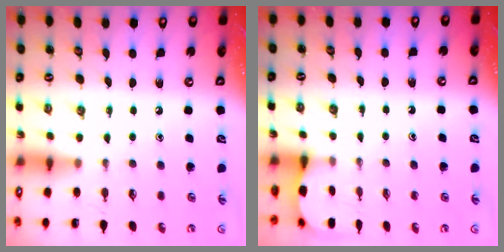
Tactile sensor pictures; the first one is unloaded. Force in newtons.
{"total": 2.6, "press": 2.6, "slide": 0.3}